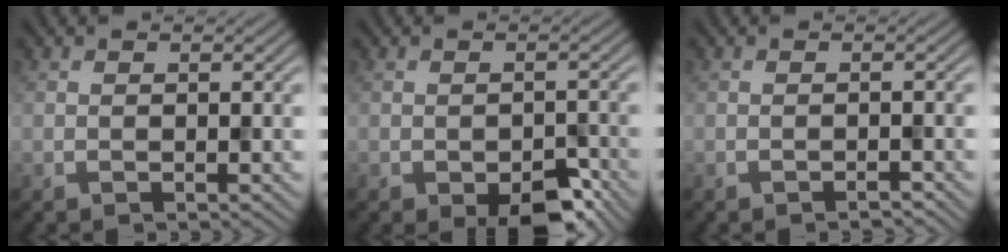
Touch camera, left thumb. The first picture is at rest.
{"total": 5.1, "force": [-3.1, 2.3, 3.4], "torque": [-0.046, -0.005, -0.038]}
{"total": 0.8, "force": [-0.8, 0.1, 0.3], "torque": [-0.002, 0.001, -0.013]}